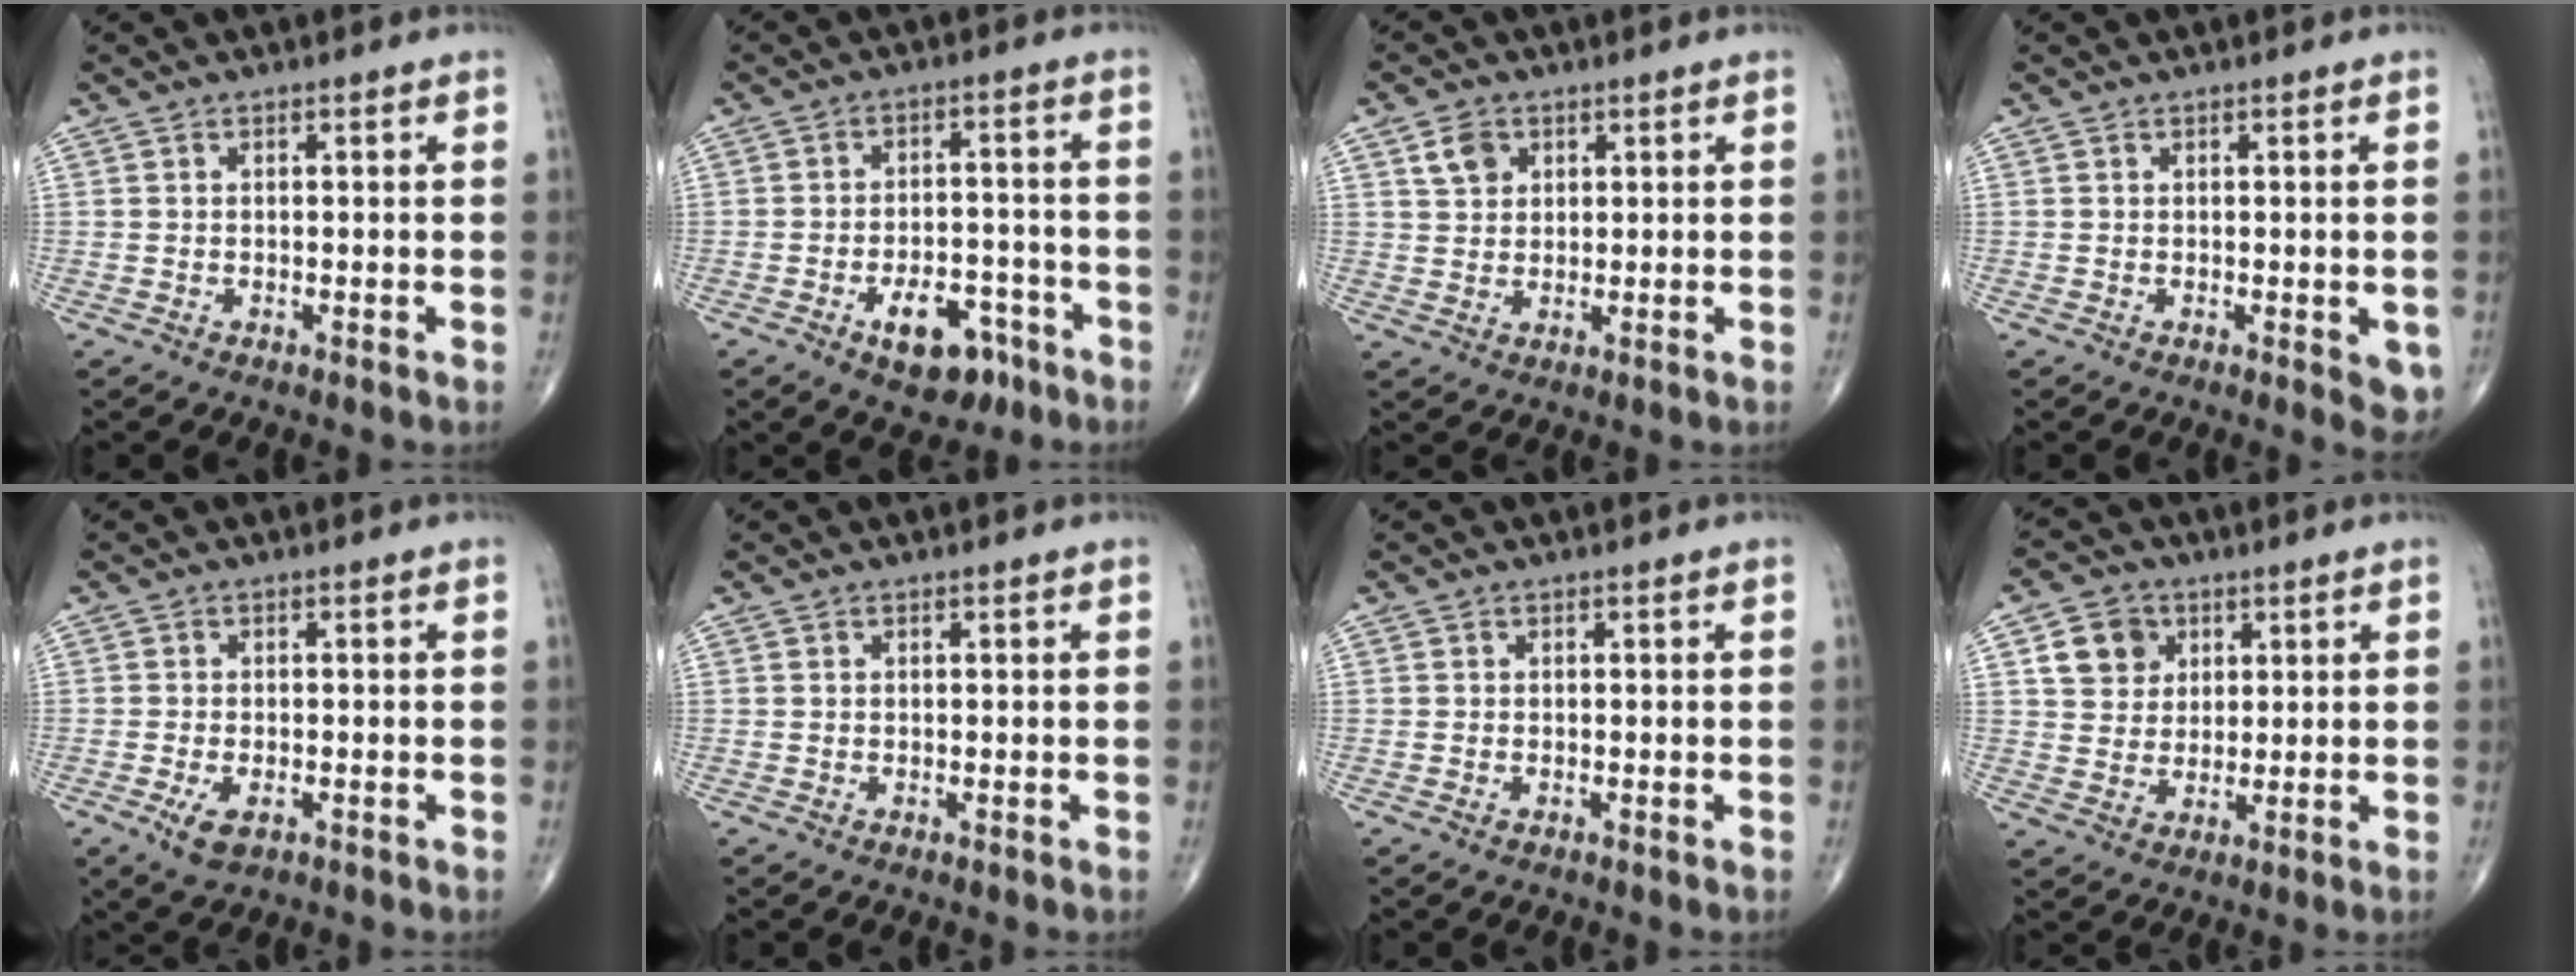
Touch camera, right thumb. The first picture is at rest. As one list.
[{"total": 9.0, "force": [-4.8, 5.0, 5.6], "torque": [-0.061, 0.032, -0.067]}, {"total": 4.2, "force": [2.0, 3.2, 1.9], "torque": [-0.021, -0.007, 0.038]}, {"total": 4.0, "force": [-0.9, 1.6, 3.6], "torque": [-0.024, -0.006, -0.008]}, {"total": 3.8, "force": [-1.6, 1.9, 2.9], "torque": [-0.057, -0.004, -0.023]}, {"total": 0.0}, {"total": 0.0}, {"total": 7.5, "force": [2.8, 6.4, 2.7], "torque": [-0.020, -0.007, 0.051]}]